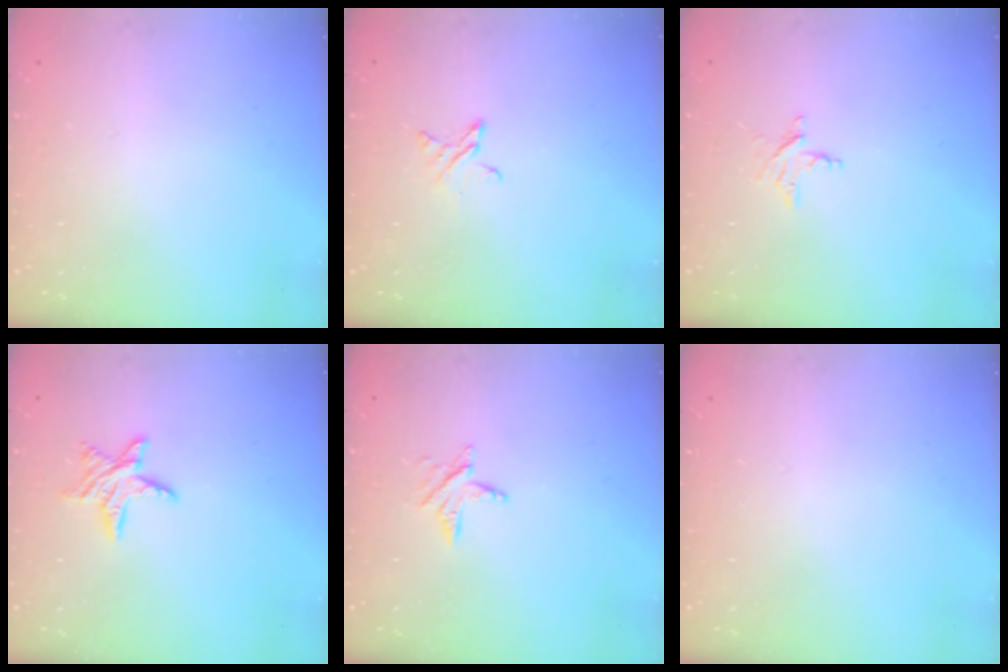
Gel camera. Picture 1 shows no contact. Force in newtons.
{"total": 4.1, "press": 4.1, "slide": 0.4}
{"total": 3.5, "press": 3.5, "slide": 0.3}
{"total": 6.7, "press": 6.7, "slide": 0.3}
{"total": 3.5, "press": 3.5, "slide": 0.4}
{"total": 0.0}